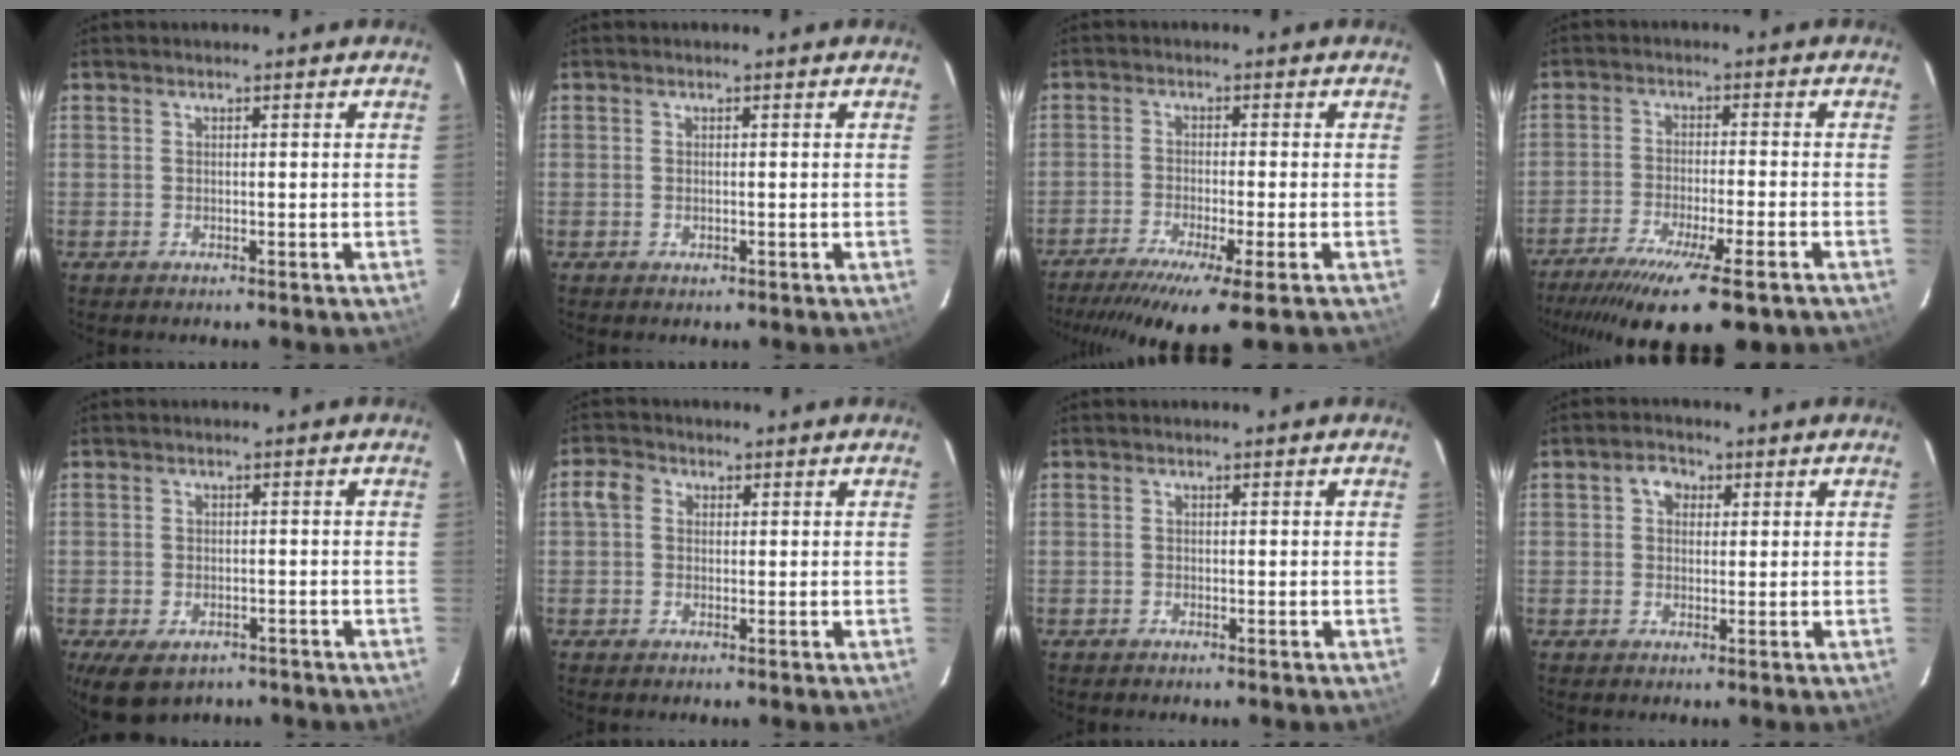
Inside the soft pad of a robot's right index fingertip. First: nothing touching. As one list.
[{"total": 0.7, "force": [-0.1, 0.4, 0.5], "torque": [-0.010, 0.000, -0.001]}, {"total": 12.2, "force": [-9.1, 0.4, 8.1], "torque": [-0.165, -0.038, -0.147]}, {"total": 16.7, "force": [-11.9, 2.9, 11.3], "torque": [-0.219, -0.057, -0.192]}, {"total": 7.3, "force": [-4.5, 4.1, 4.0], "torque": [-0.081, -0.019, -0.064]}, {"total": 3.1, "force": [0.2, 2.7, 1.5], "torque": [-0.033, 0.013, -0.002]}, {"total": 0.0}, {"total": 3.1, "force": [0.9, 2.6, 1.4], "torque": [-0.021, 0.014, 0.014]}]